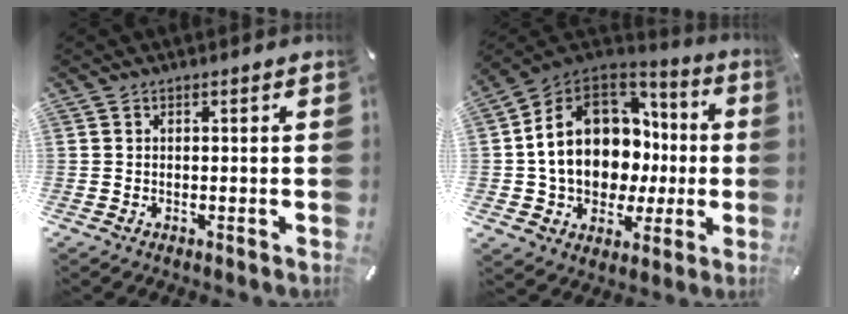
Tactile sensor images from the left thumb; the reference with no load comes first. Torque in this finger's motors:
{"motor_torque": [2.41, 2.60, 2.27, 0.50, 0.51]}